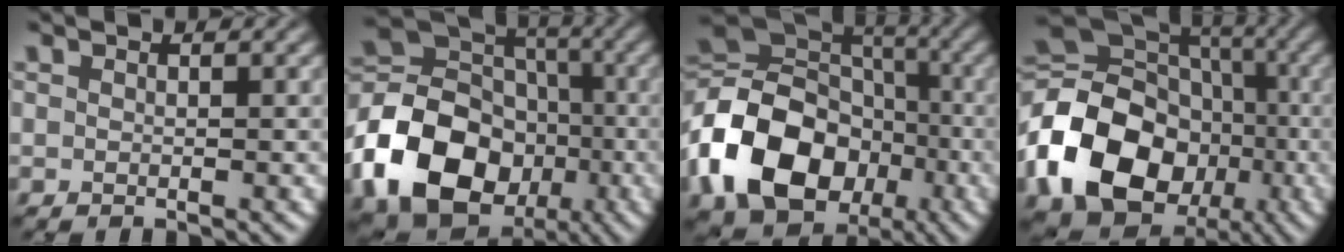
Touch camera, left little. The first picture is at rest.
{"total": 14.9, "force": [-5.4, 11.4, 7.9], "torque": [-0.194, -0.009, -0.107]}
{"total": 15.7, "force": [-5.1, 11.7, 9.0], "torque": [-0.207, -0.009, -0.106]}
{"total": 17.4, "force": [-5.0, 13.3, 10.0], "torque": [-0.217, 0.000, -0.099]}